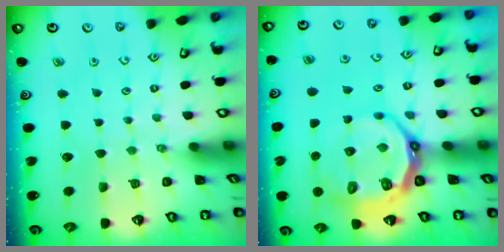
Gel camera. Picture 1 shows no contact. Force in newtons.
{"total": 14.4, "press": 13.9, "slide": 3.9}